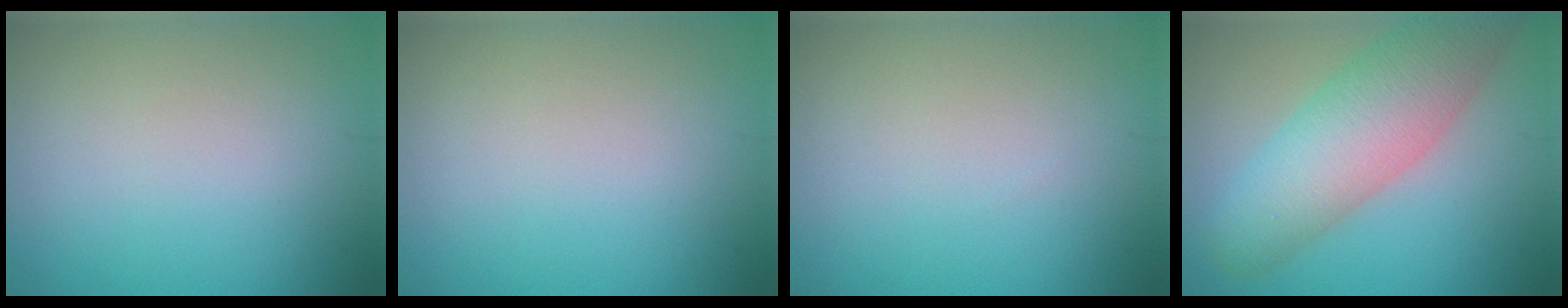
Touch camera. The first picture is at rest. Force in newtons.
{"total": 0.0}
{"total": 0.0}
{"total": 8.3, "press": 8.3, "slide": 0.5}